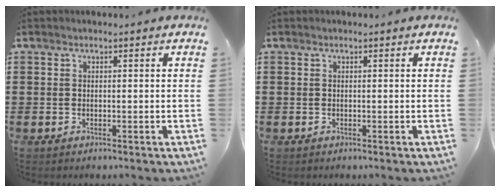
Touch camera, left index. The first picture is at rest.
{"total": 0.0}